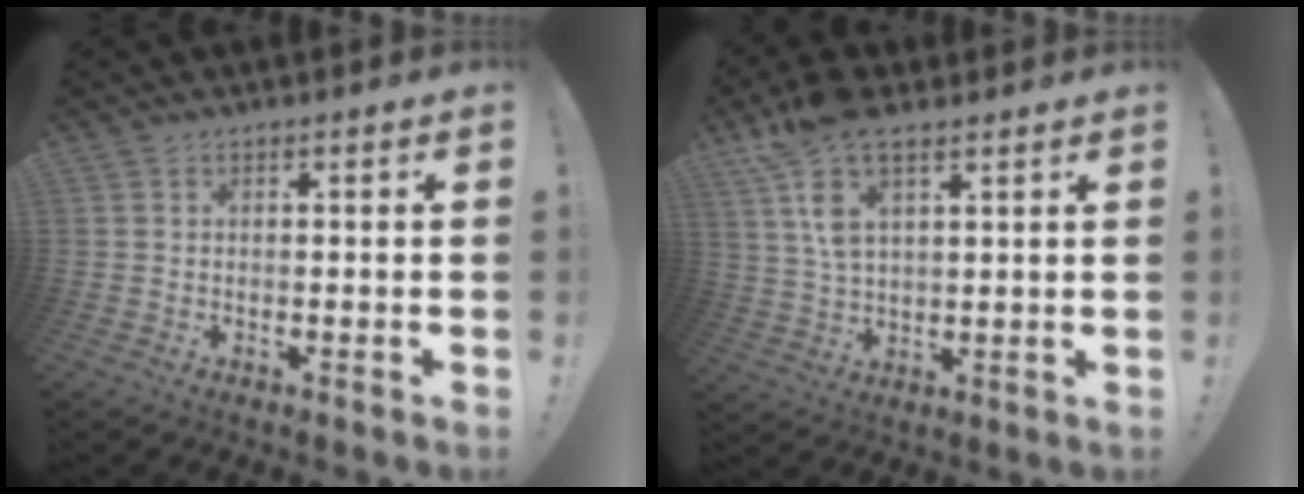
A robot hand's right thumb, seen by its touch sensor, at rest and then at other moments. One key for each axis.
{"total": 11.9, "fx": 6.5, "fy": 5.9, "fz": 8.0, "tx": -0.158, "ty": -0.016, "tz": 0.127}